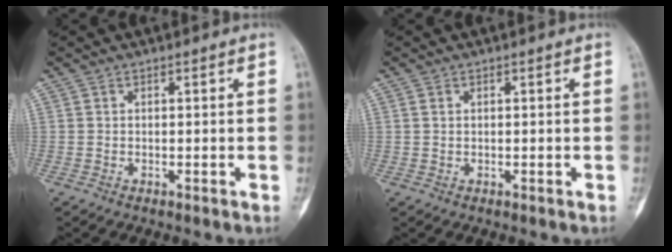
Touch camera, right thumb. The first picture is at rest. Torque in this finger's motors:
{"motor_torque": [-0.06, -0.27, 0.23, 0.00, 0.04]}